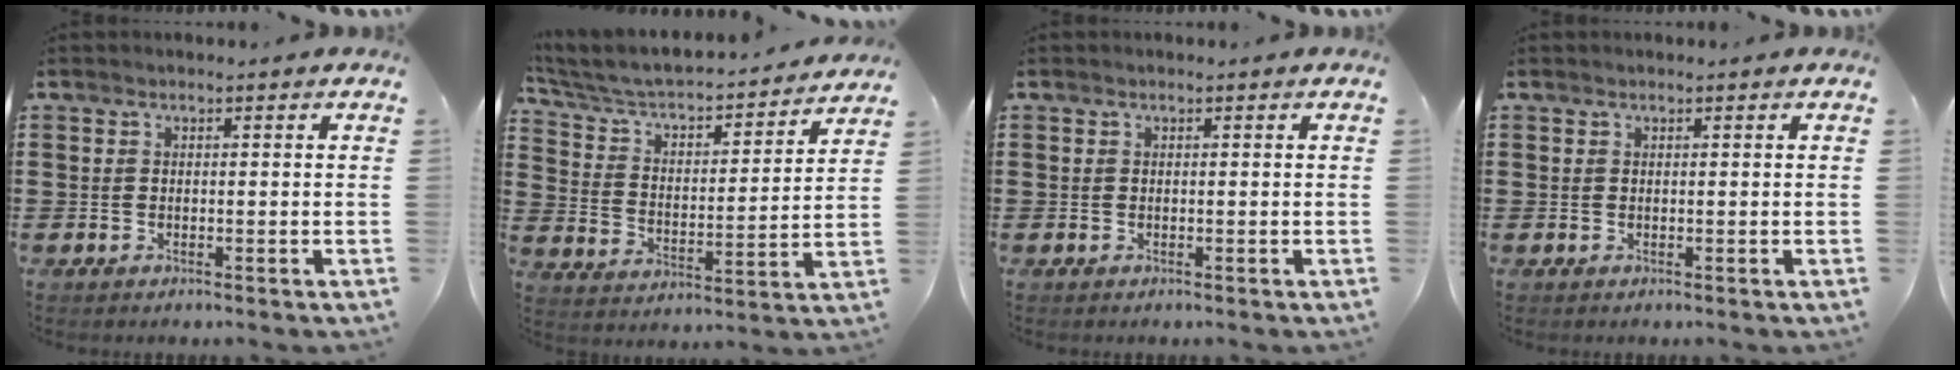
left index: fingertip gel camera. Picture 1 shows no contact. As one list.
[{"total": 4.4, "force": [3.9, 1.1, 1.5], "torque": [-0.052, -0.038, 0.057]}, {"total": 0.0}, {"total": 0.0}]